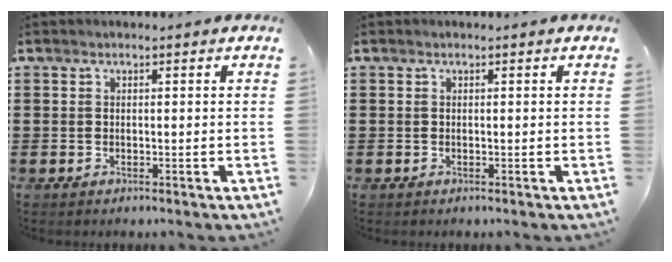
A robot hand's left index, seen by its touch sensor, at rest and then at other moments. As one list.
[{"total": 0.0}]